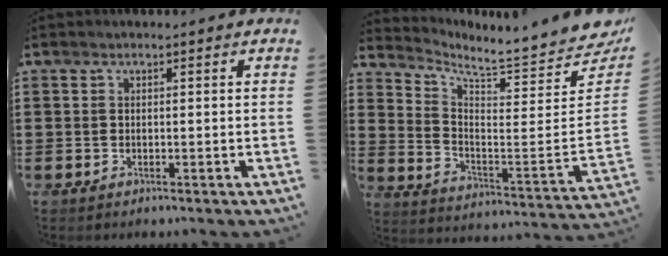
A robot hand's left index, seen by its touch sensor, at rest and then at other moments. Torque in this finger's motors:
{"motor_torque": [1.14, -0.99, -0.54, -0.21]}